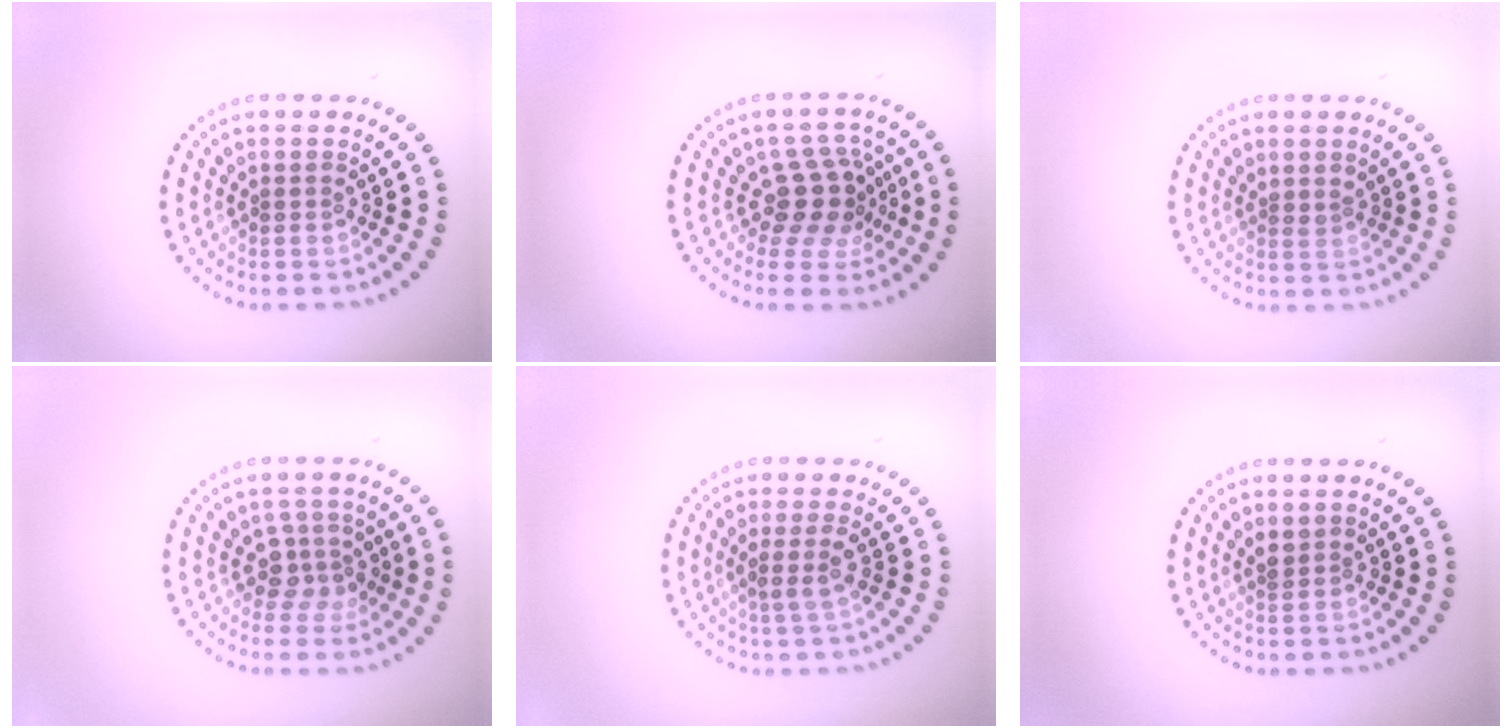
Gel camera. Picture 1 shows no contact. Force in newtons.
{"total": 3.7, "press": 2.9, "slide": 2.3}
{"total": 0.7, "press": 0.3, "slide": 0.6}
{"total": 2.5, "press": 2.0, "slide": 1.5}
{"total": 1.8, "press": 1.4, "slide": 1.2}
{"total": 1.4, "press": 1.1, "slide": 0.8}